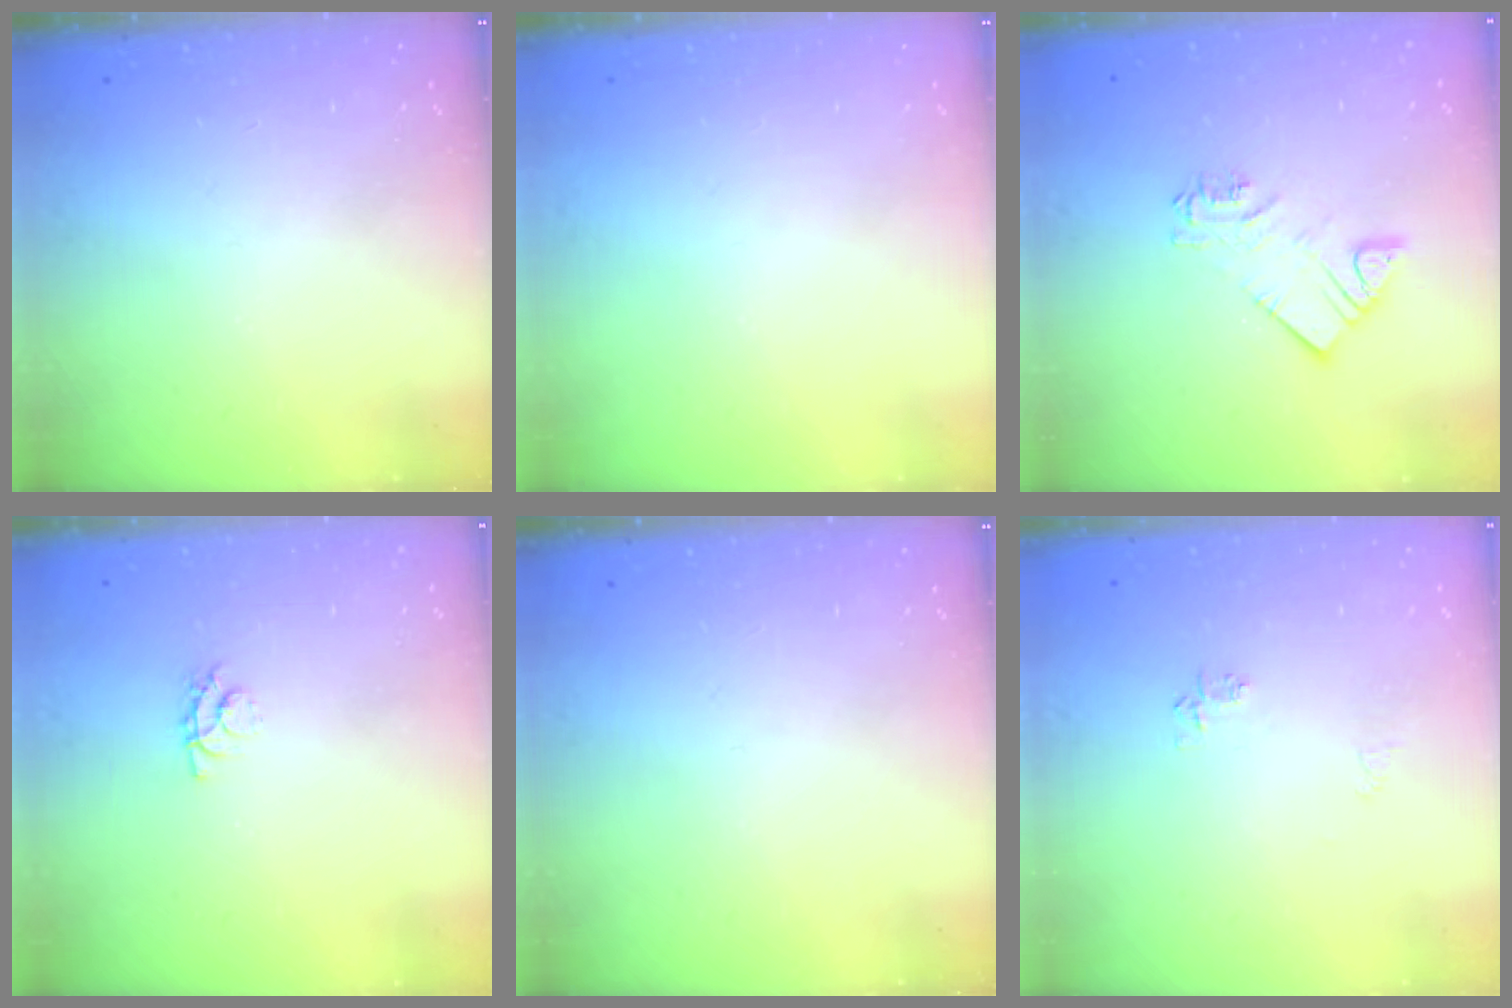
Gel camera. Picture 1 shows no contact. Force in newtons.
{"total": 0.0}
{"total": 4.0, "press": 4.0, "slide": 0.2}
{"total": 3.6, "press": 3.6, "slide": 0.4}
{"total": 0.0}
{"total": 4.2, "press": 4.1, "slide": 0.7}